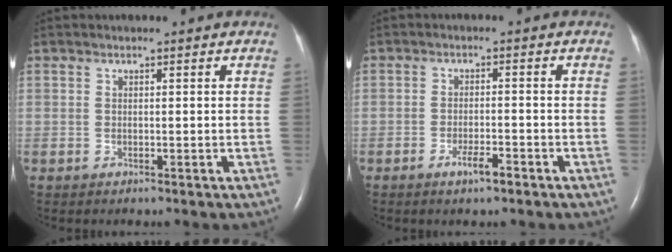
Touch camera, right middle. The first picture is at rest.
{"total": 3.1, "force": [-2.0, 0.5, 2.3], "torque": [-0.043, -0.001, -0.035]}